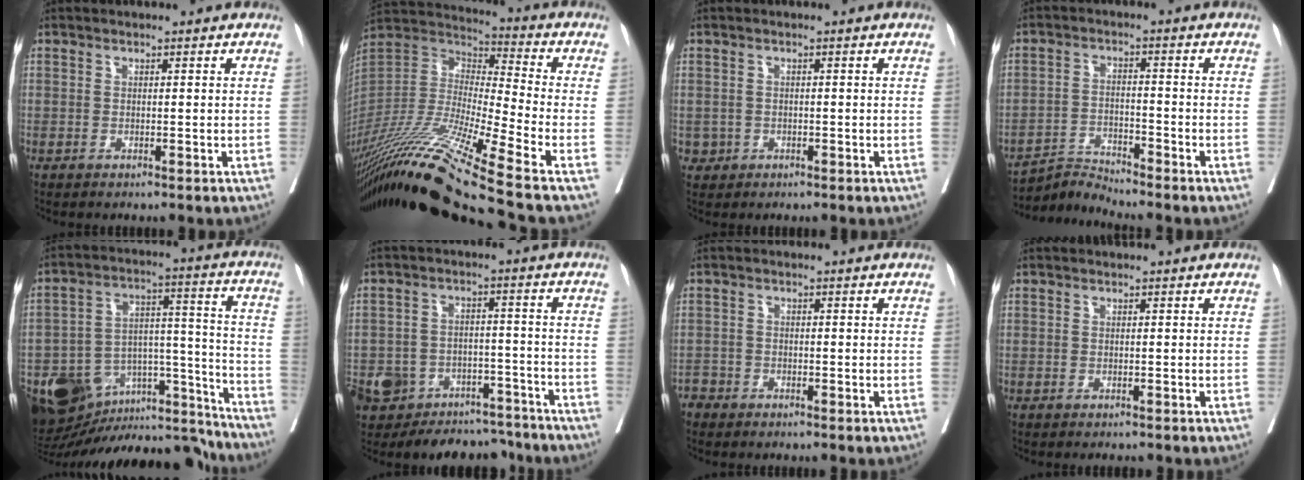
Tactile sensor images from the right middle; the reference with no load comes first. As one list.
[{"total": 24.6, "force": [-18.2, -1.8, 16.4], "torque": [-0.351, -0.041, -0.341]}, {"total": 1.5, "force": [-0.4, 1.4, 0.1], "torque": [0.002, 0.006, -0.003]}, {"total": 4.8, "force": [-4.3, -1.5, -1.4], "torque": [0.018, -0.009, -0.079]}, {"total": 23.5, "force": [-18.8, 9.2, 10.6], "torque": [-0.151, 0.059, -0.280]}, {"total": 15.9, "force": [-12.6, 8.5, 4.5], "torque": [-0.090, 0.019, -0.168]}, {"total": 1.9, "force": [-1.6, 1.0, -0.1], "torque": [-0.001, 0.003, -0.032]}, {"total": 1.3, "force": [-1.2, 0.5, 0.4], "torque": [-0.005, -0.002, -0.014]}]